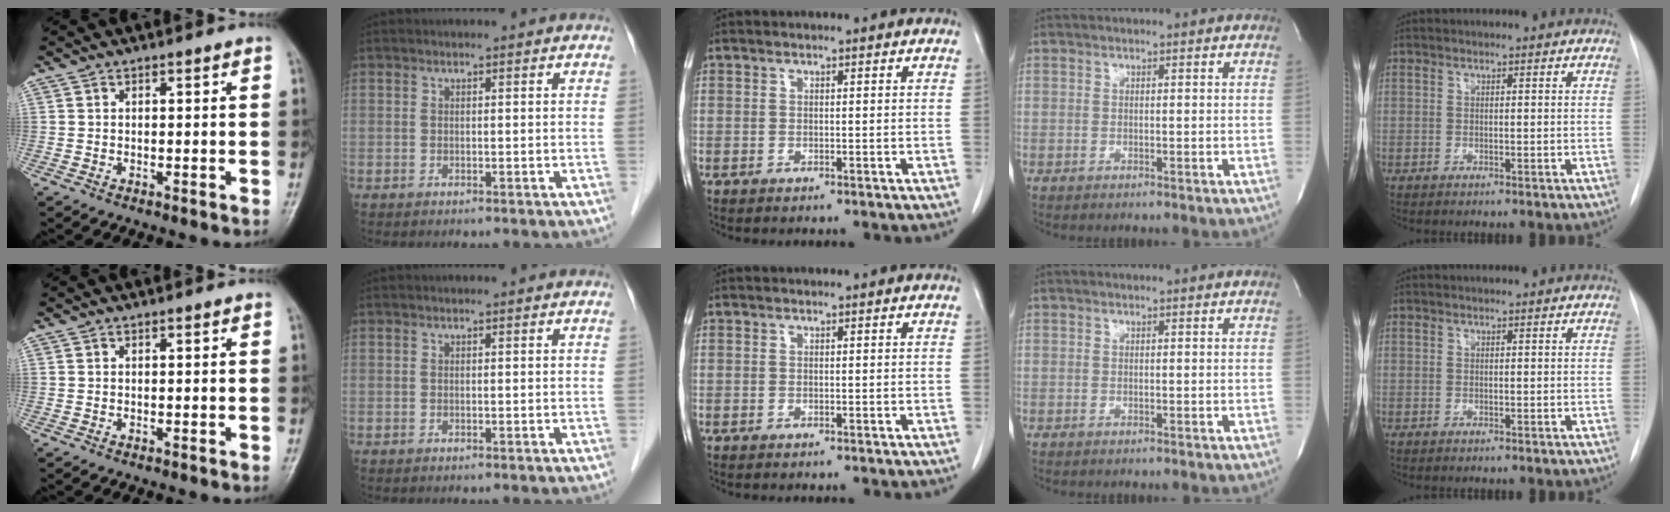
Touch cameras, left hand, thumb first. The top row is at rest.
{}